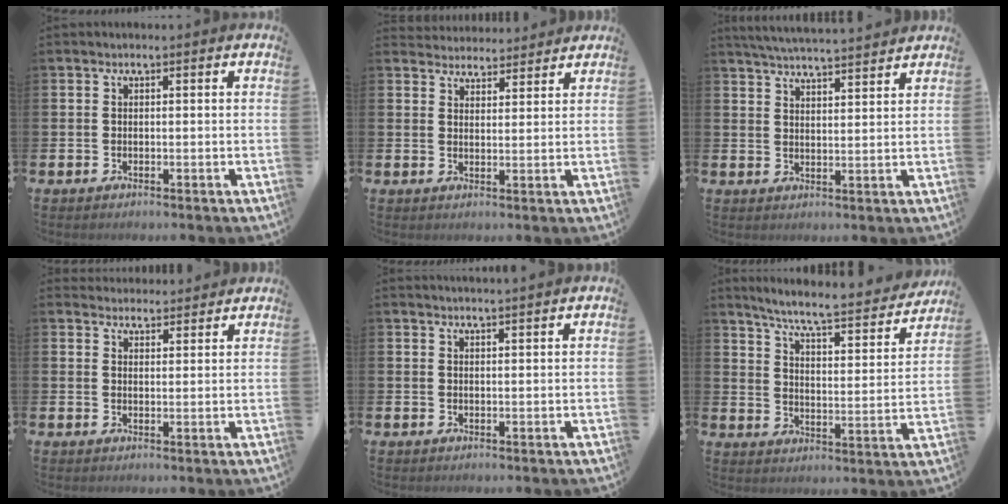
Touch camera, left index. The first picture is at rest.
{"total": 3.8, "force": [3.6, 0.9, -0.4], "torque": [0.003, -0.021, 0.066]}
{"total": 4.8, "force": [4.8, -0.3, 0.5], "torque": [-0.025, -0.029, 0.085]}
{"total": 3.3, "force": [3.2, 0.7, -0.3], "torque": [0.000, -0.016, 0.060]}
{"total": 1.4, "force": [1.4, -0.3, -0.1], "torque": [0.008, -0.010, 0.025]}
{"total": 7.0, "force": [6.4, 0.5, 2.7], "torque": [-0.076, -0.051, 0.103]}